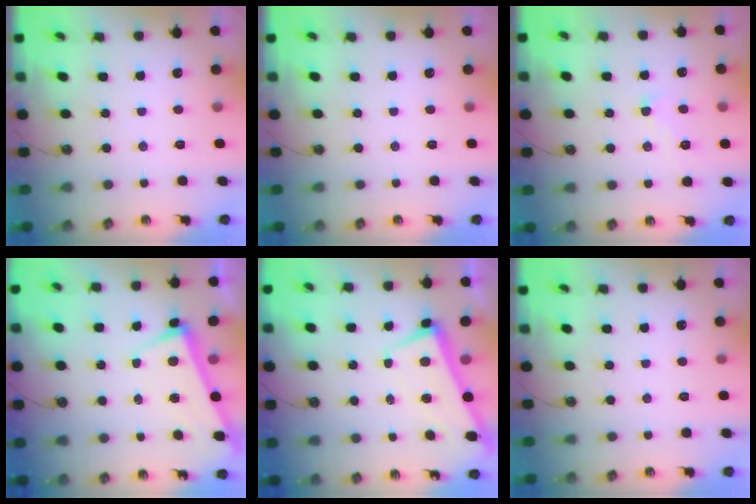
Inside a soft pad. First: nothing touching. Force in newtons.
{"total": 0.0}
{"total": 2.3, "press": 2.1, "slide": 0.8}
{"total": 3.4, "press": 3.2, "slide": 1.0}
{"total": 1.6, "press": 0.6, "slide": 1.5}
{"total": 0.0}